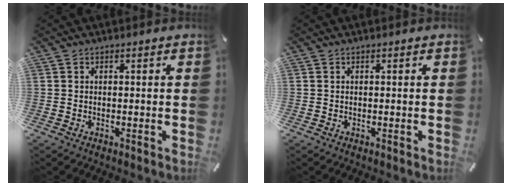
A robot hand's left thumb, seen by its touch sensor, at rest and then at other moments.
{"total": 0.0}